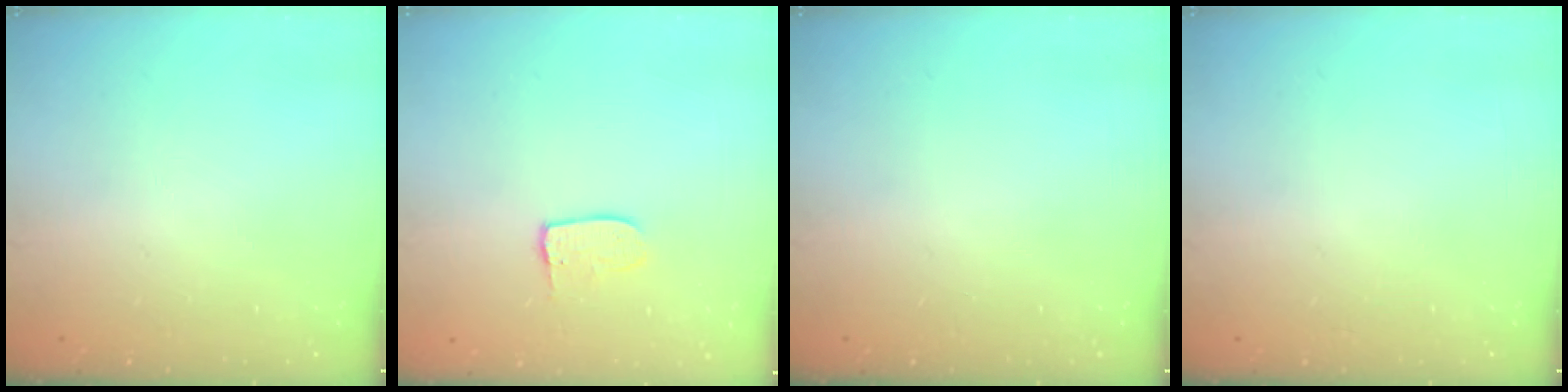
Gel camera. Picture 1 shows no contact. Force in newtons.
{"total": 6.3, "press": 6.3, "slide": 0.3}
{"total": 0.0}
{"total": 0.0}